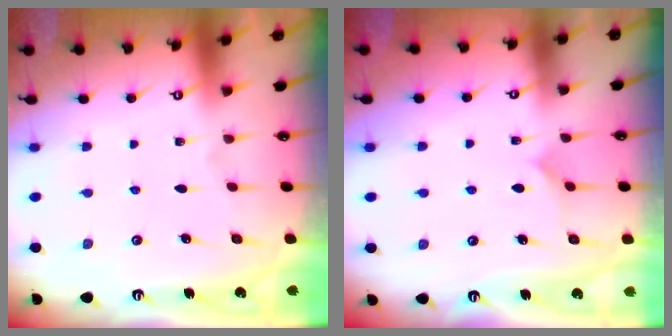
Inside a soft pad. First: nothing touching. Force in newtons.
{"total": 4.9, "press": 4.9, "slide": 0.4}